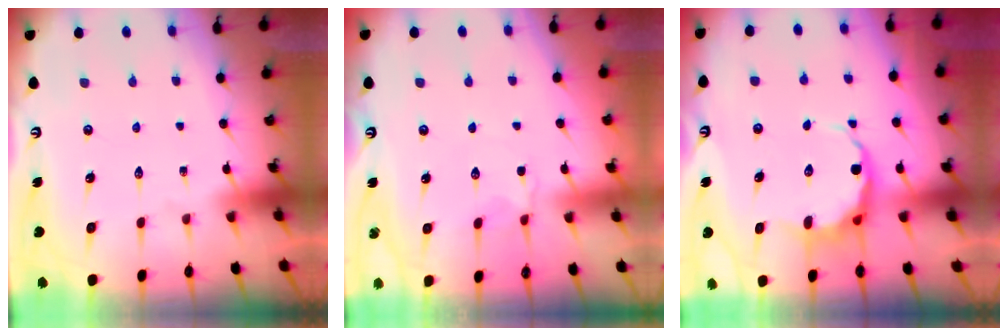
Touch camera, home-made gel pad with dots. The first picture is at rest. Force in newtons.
{"total": 2.3, "press": 2.0, "slide": 1.2}
{"total": 6.8, "press": 6.6, "slide": 1.8}